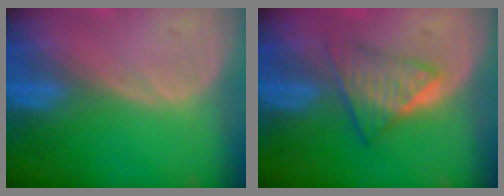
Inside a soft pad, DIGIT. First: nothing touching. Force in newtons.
{"total": 5.9, "press": 5.1, "slide": 3.0}